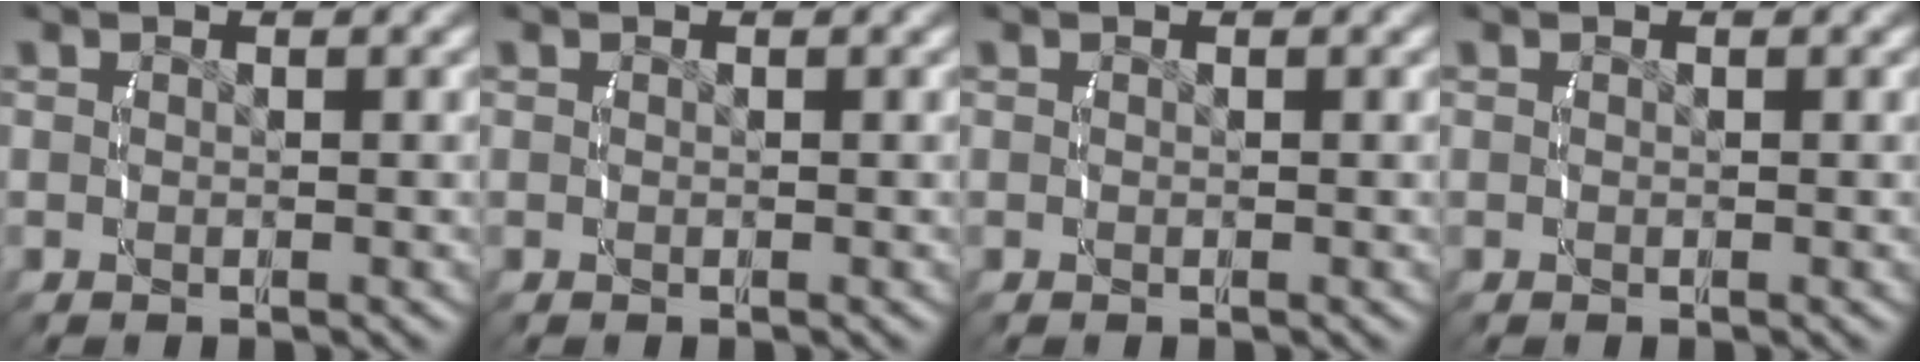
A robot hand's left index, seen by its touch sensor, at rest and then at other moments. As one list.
[{"total": 0.0}, {"total": 0.0}, {"total": 0.0}]